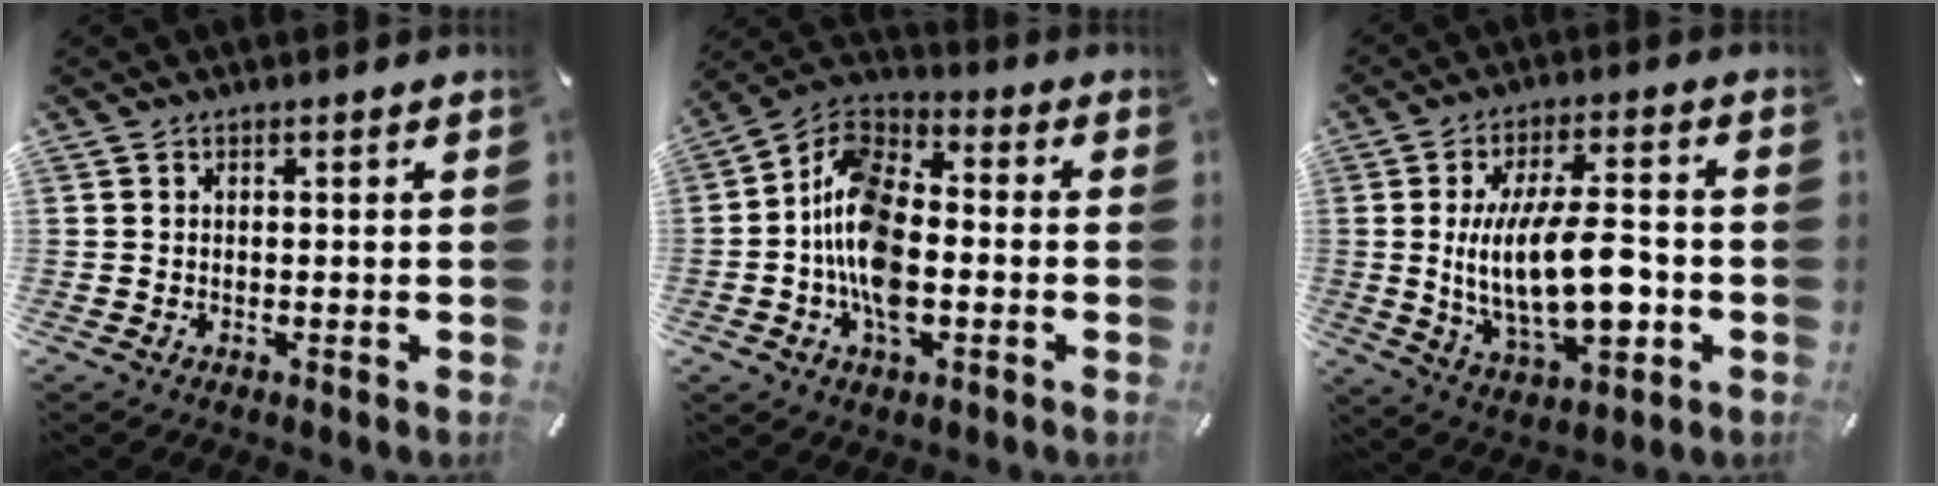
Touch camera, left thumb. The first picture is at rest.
{"total": 14.5, "force": [-4.2, 9.0, 10.5], "torque": [-0.228, 0.017, -0.079]}
{"total": 19.4, "force": [-1.6, 8.7, 17.3], "torque": [-0.318, -0.009, -0.025]}